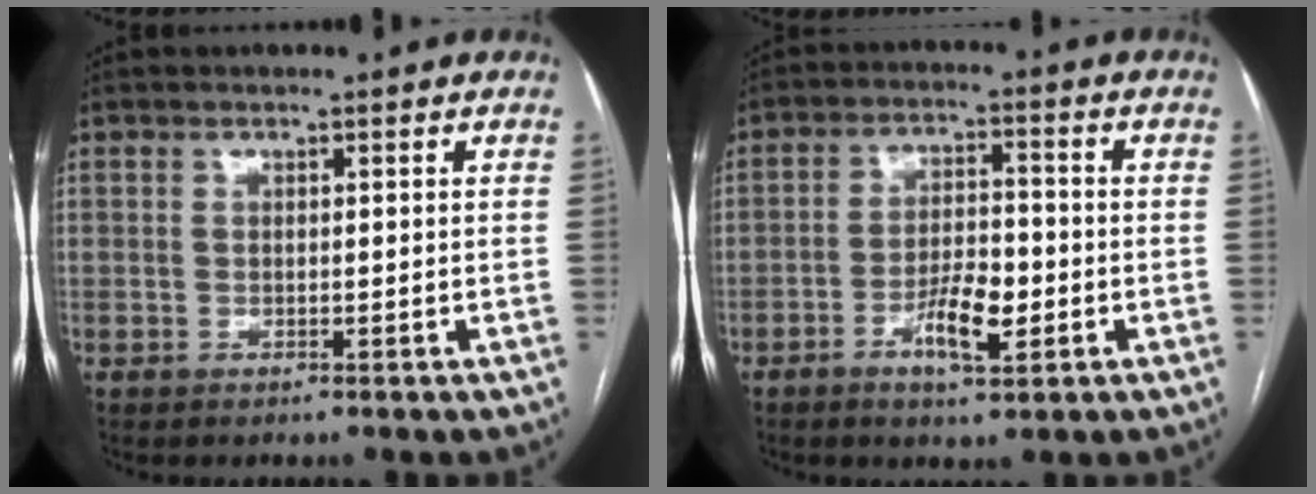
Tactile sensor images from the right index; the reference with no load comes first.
{"total": 7.1, "force": [-2.8, 2.2, 6.2], "torque": [-0.115, 0.003, -0.045]}